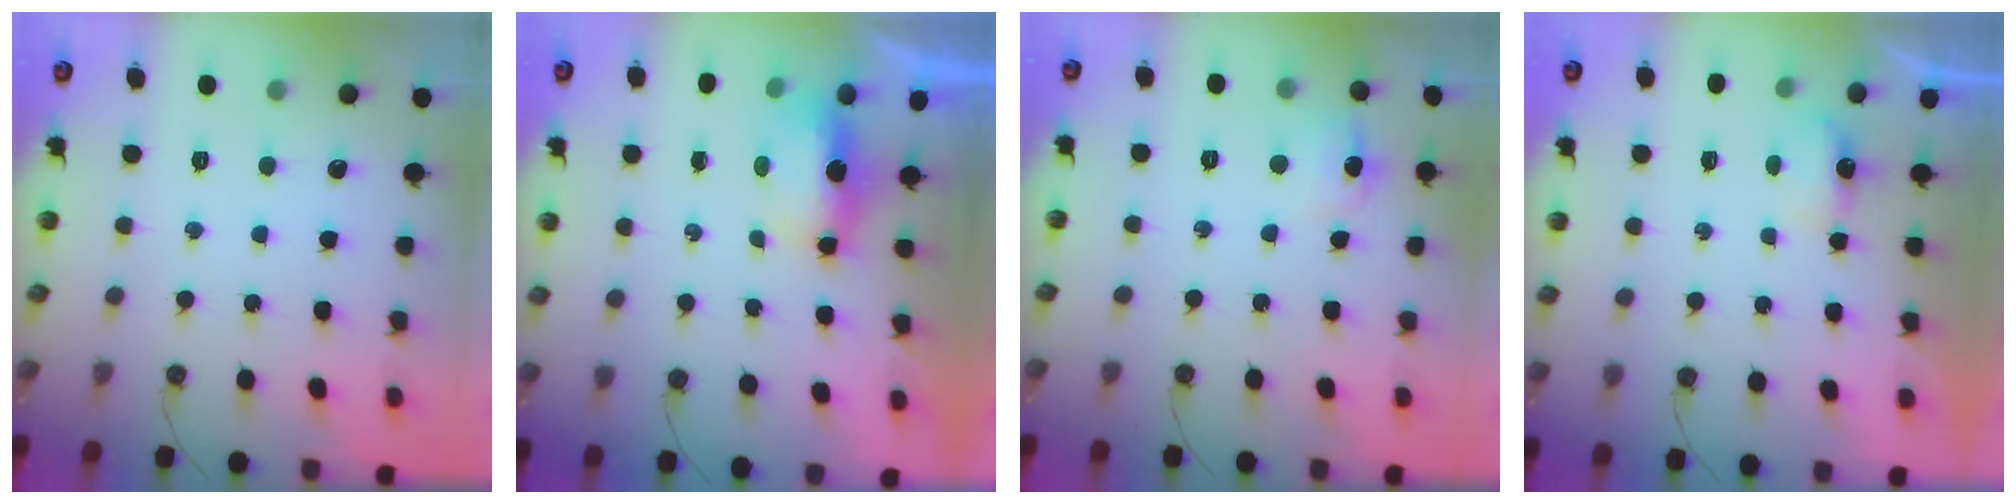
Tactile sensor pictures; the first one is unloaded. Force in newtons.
{"total": 7.0, "press": 6.1, "slide": 3.3}
{"total": 6.6, "press": 6.6, "slide": 0.7}
{"total": 3.6, "press": 3.6, "slide": 0.7}